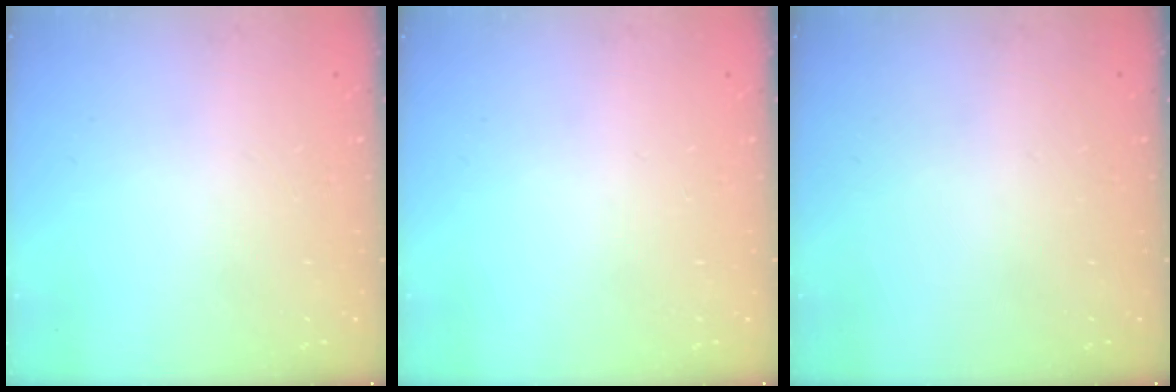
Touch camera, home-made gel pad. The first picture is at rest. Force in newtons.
{"total": 0.0}
{"total": 0.0}